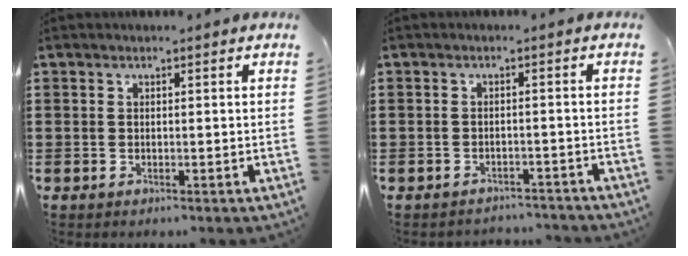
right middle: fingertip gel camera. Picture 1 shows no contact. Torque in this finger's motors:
{"motor_torque": [-0.15, 0.22, -0.24, -0.02]}